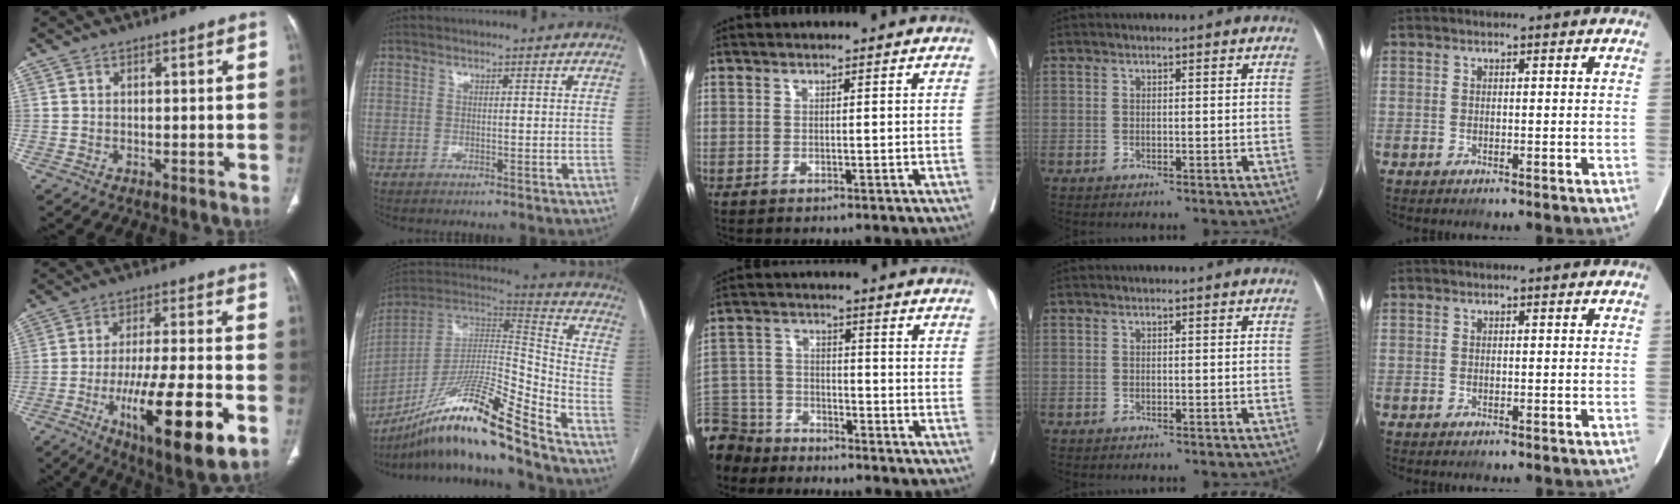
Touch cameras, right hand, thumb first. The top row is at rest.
{"thumb": {"total": 19.9, "force": [-7.2, 5.2, 17.8], "torque": [-0.287, 0.010, -0.104]}, "index": {"total": 20.1, "force": [-15.0, -0.1, 13.3], "torque": [-0.250, 0.002, -0.271]}, "middle": {"total": 11.1, "force": [-9.8, 5.0, 1.3], "torque": [-0.046, 0.005, -0.188]}}